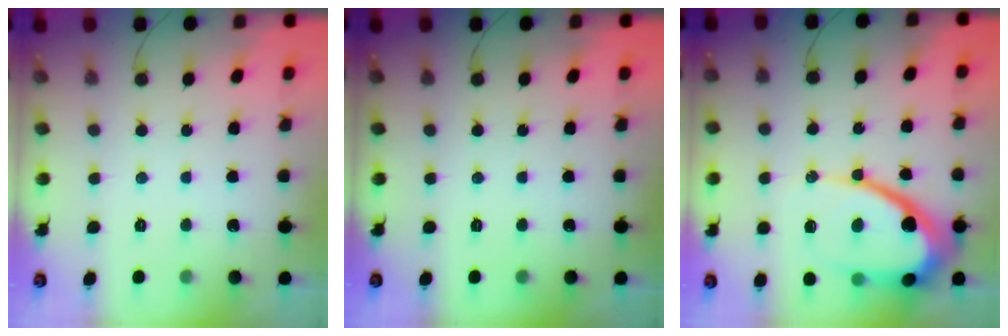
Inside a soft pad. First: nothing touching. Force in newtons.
{"total": 0.0}
{"total": 15.4, "press": 15.3, "slide": 1.6}